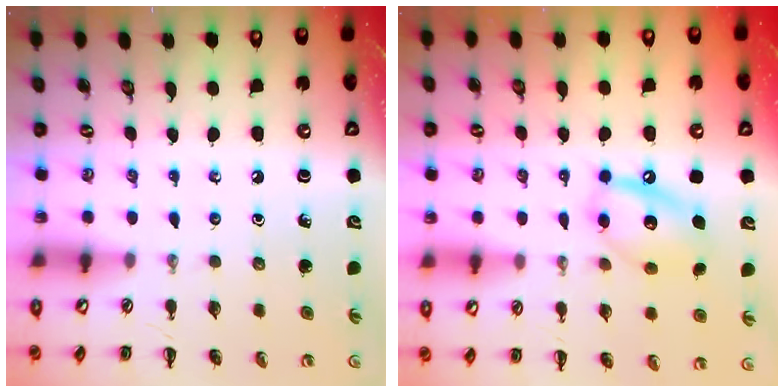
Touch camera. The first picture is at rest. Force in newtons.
{"total": 12.8, "press": 12.6, "slide": 2.3}